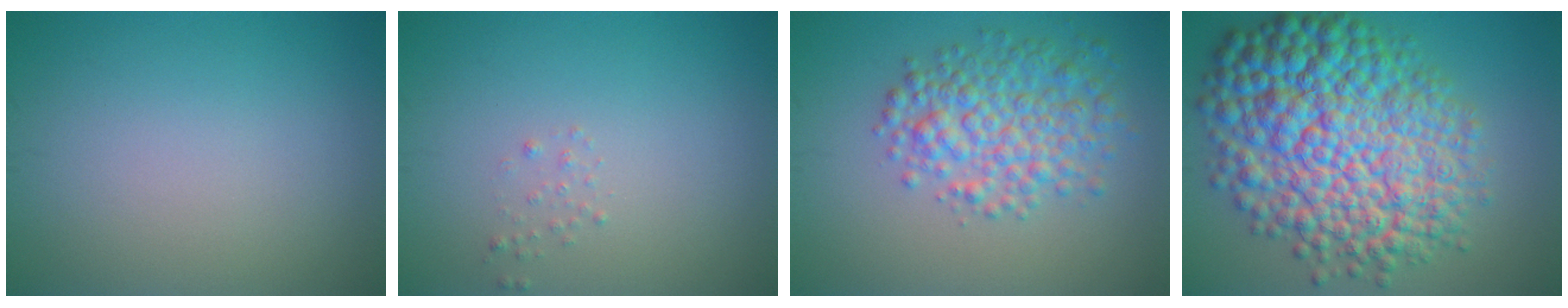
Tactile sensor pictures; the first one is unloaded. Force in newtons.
{"total": 0.6, "press": 0.6, "slide": 0.0}
{"total": 5.2, "press": 5.2, "slide": 0.1}
{"total": 14.0, "press": 14.0, "slide": 0.2}